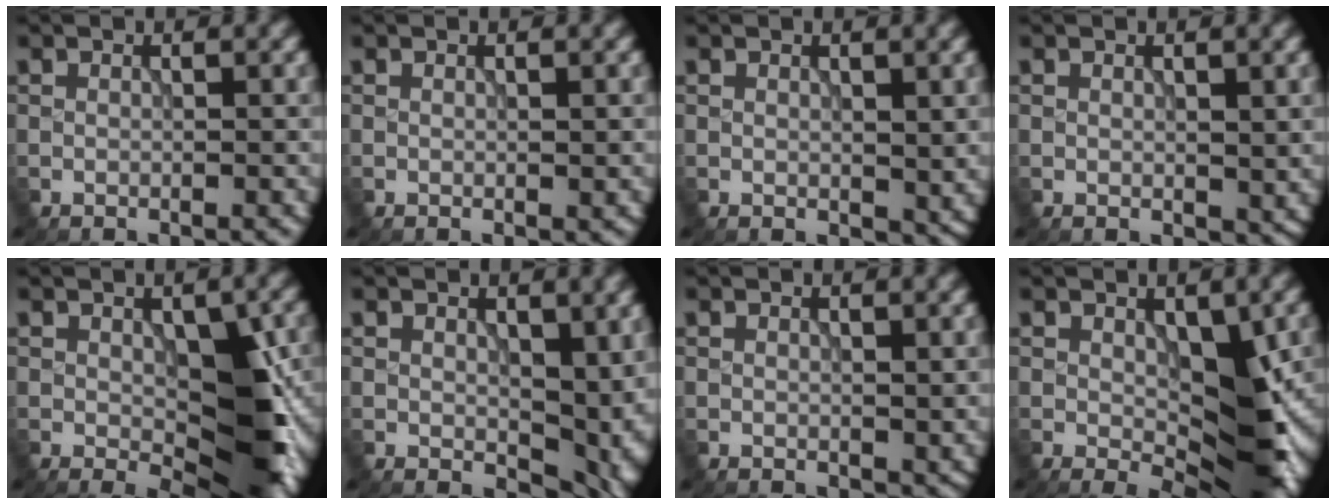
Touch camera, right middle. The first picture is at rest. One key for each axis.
{"total": 0.0}
{"total": 1.6, "fx": 0.6, "fy": 1.0, "fz": 1.1, "tx": -0.017, "ty": -0.007, "tz": 0.014}
{"total": 1.3, "fx": 0.5, "fy": 0.8, "fz": 0.8, "tx": -0.012, "ty": -0.005, "tz": 0.013}
{"total": 7.8, "fx": -0.6, "fy": 4.1, "fz": 6.6, "tx": -0.101, "ty": -0.014, "tz": -0.002}
{"total": 6.7, "fx": 0.7, "fy": 4.4, "fz": 5.0, "tx": -0.074, "ty": -0.025, "tz": 0.025}
{"total": 1.0, "fx": 0.5, "fy": 0.6, "fz": 0.6, "tx": -0.008, "ty": -0.003, "tz": 0.011}
{"total": 6.8, "fx": 0.4, "fy": 3.5, "fz": 5.8, "tx": -0.088, "ty": -0.008, "tz": 0.011}